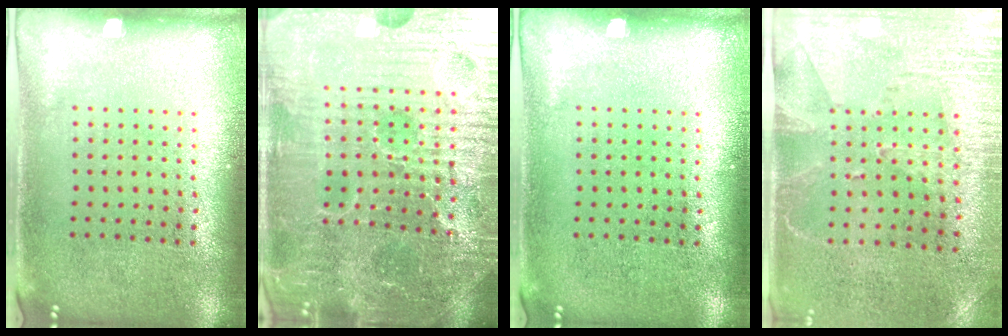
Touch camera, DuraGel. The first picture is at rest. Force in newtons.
{"total": 6.1, "press": 5.8, "slide": 2.0}
{"total": 0.0}
{"total": 2.8, "press": 2.4, "slide": 1.5}